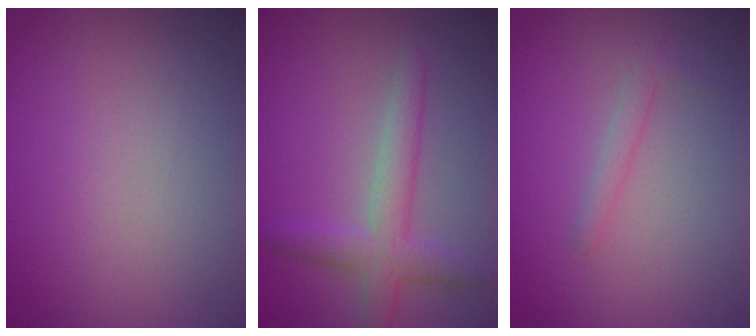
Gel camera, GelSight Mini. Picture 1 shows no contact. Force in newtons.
{"total": 2.8, "press": 2.8, "slide": 0.2}
{"total": 1.3, "press": 1.3, "slide": 0.0}